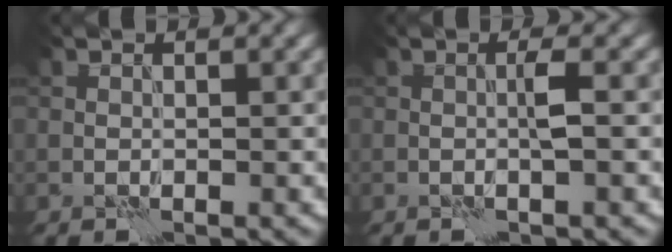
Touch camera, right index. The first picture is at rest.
{"total": 1.3, "force": [-0.2, -0.1, 1.3], "torque": [-0.024, 0.004, -0.005]}